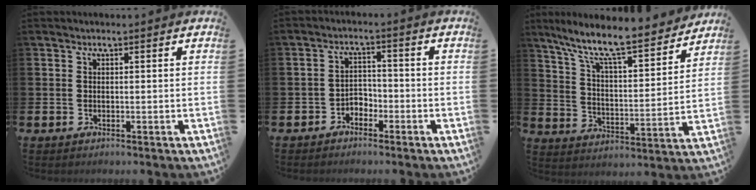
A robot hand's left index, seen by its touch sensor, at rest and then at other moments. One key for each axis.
{"total": 2.5, "fx": -2.2, "fy": 1.2, "fz": 0.2, "tx": -0.018, "ty": 0.007, "tz": -0.048}
{"total": 10.1, "fx": 9.0, "fy": 1.3, "fz": 4.5, "tx": -0.113, "ty": -0.068, "tz": 0.147}